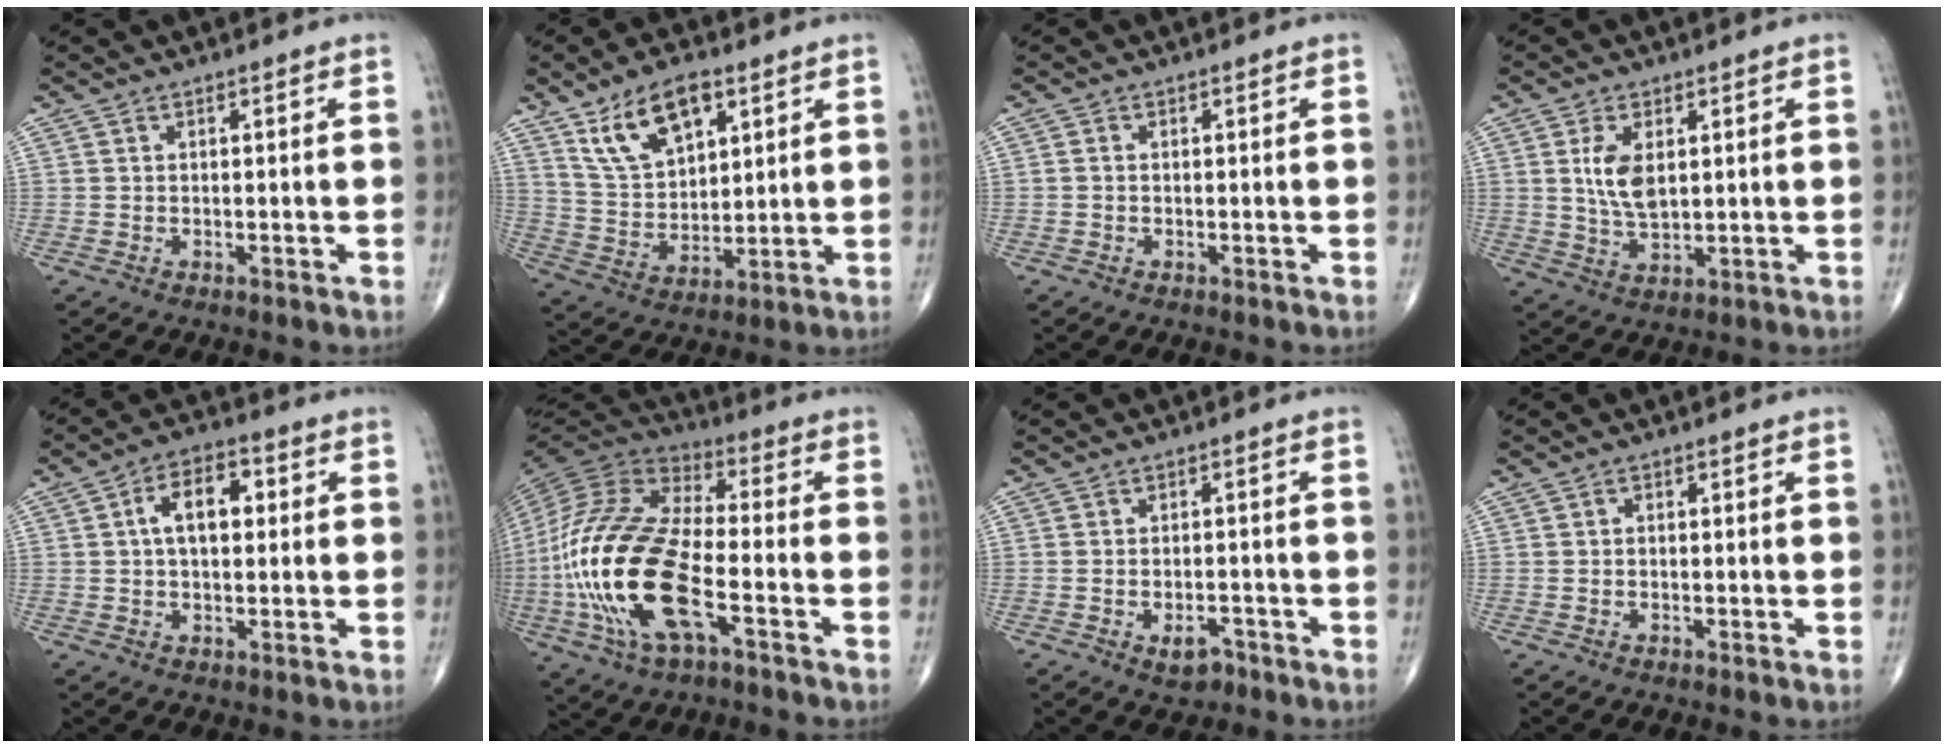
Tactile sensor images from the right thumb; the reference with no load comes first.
{"total": 12.8, "force": [6.9, 6.7, 8.4], "torque": [-0.132, -0.024, 0.139]}
{"total": 0.5, "force": [-0.1, 0.4, 0.4], "torque": [-0.005, 0.001, -0.006]}
{"total": 6.8, "force": [1.6, 3.6, 5.6], "torque": [-0.100, -0.011, 0.036]}
{"total": 8.3, "force": [1.3, 4.9, 6.7], "torque": [-0.097, 0.019, 0.015]}
{"total": 24.7, "force": [-6.7, 10.5, 21.4], "torque": [-0.486, 0.009, -0.123]}
{"total": 3.8, "force": [-2.2, 2.1, 2.3], "torque": [-0.027, 0.011, -0.032]}
{"total": 0.5, "force": [-0.2, 0.4, 0.3], "torque": [0.003, 0.002, -0.009]}